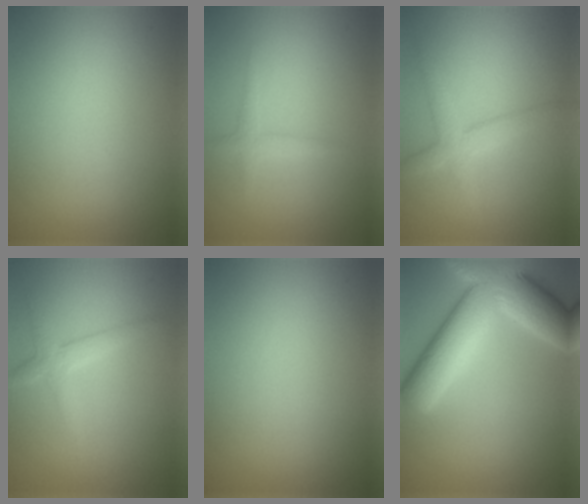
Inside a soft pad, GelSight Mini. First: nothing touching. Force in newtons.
{"total": 1.3, "press": 1.3, "slide": 0.0}
{"total": 3.0, "press": 3.0, "slide": 0.2}
{"total": 2.2, "press": 2.2, "slide": 0.1}
{"total": 0.0}
{"total": 10.4, "press": 10.4, "slide": 0.7}